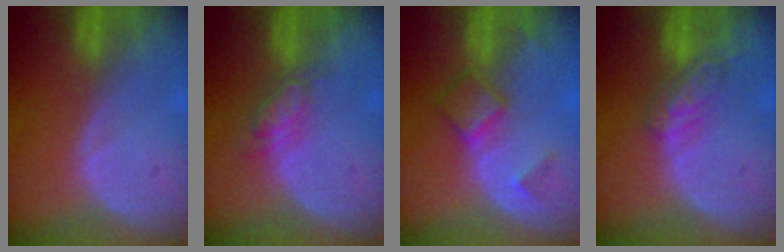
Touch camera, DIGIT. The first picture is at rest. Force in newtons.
{"total": 4.7, "press": 4.2, "slide": 2.1}
{"total": 4.7, "press": 4.7, "slide": 0.4}
{"total": 5.5, "press": 5.0, "slide": 2.4}